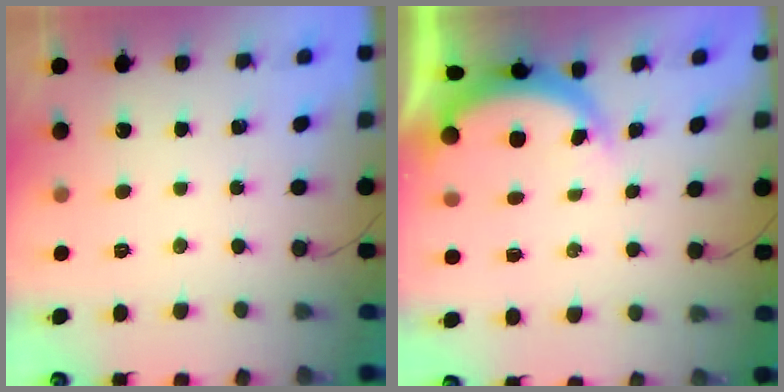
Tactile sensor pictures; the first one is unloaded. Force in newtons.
{"total": 5.0, "press": 4.8, "slide": 1.2}